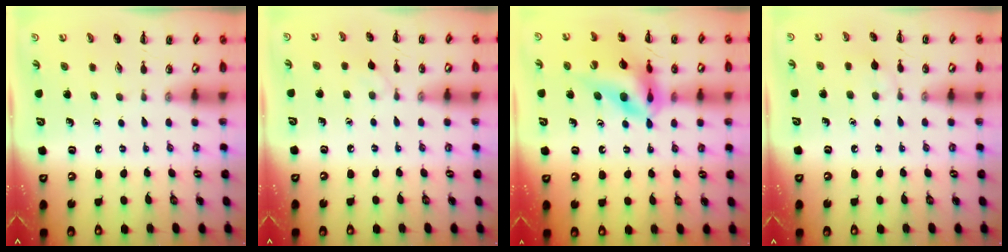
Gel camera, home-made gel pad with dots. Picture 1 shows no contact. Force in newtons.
{"total": 3.0, "press": 2.8, "slide": 1.0}
{"total": 15.1, "press": 14.4, "slide": 4.5}
{"total": 4.5, "press": 4.2, "slide": 1.6}